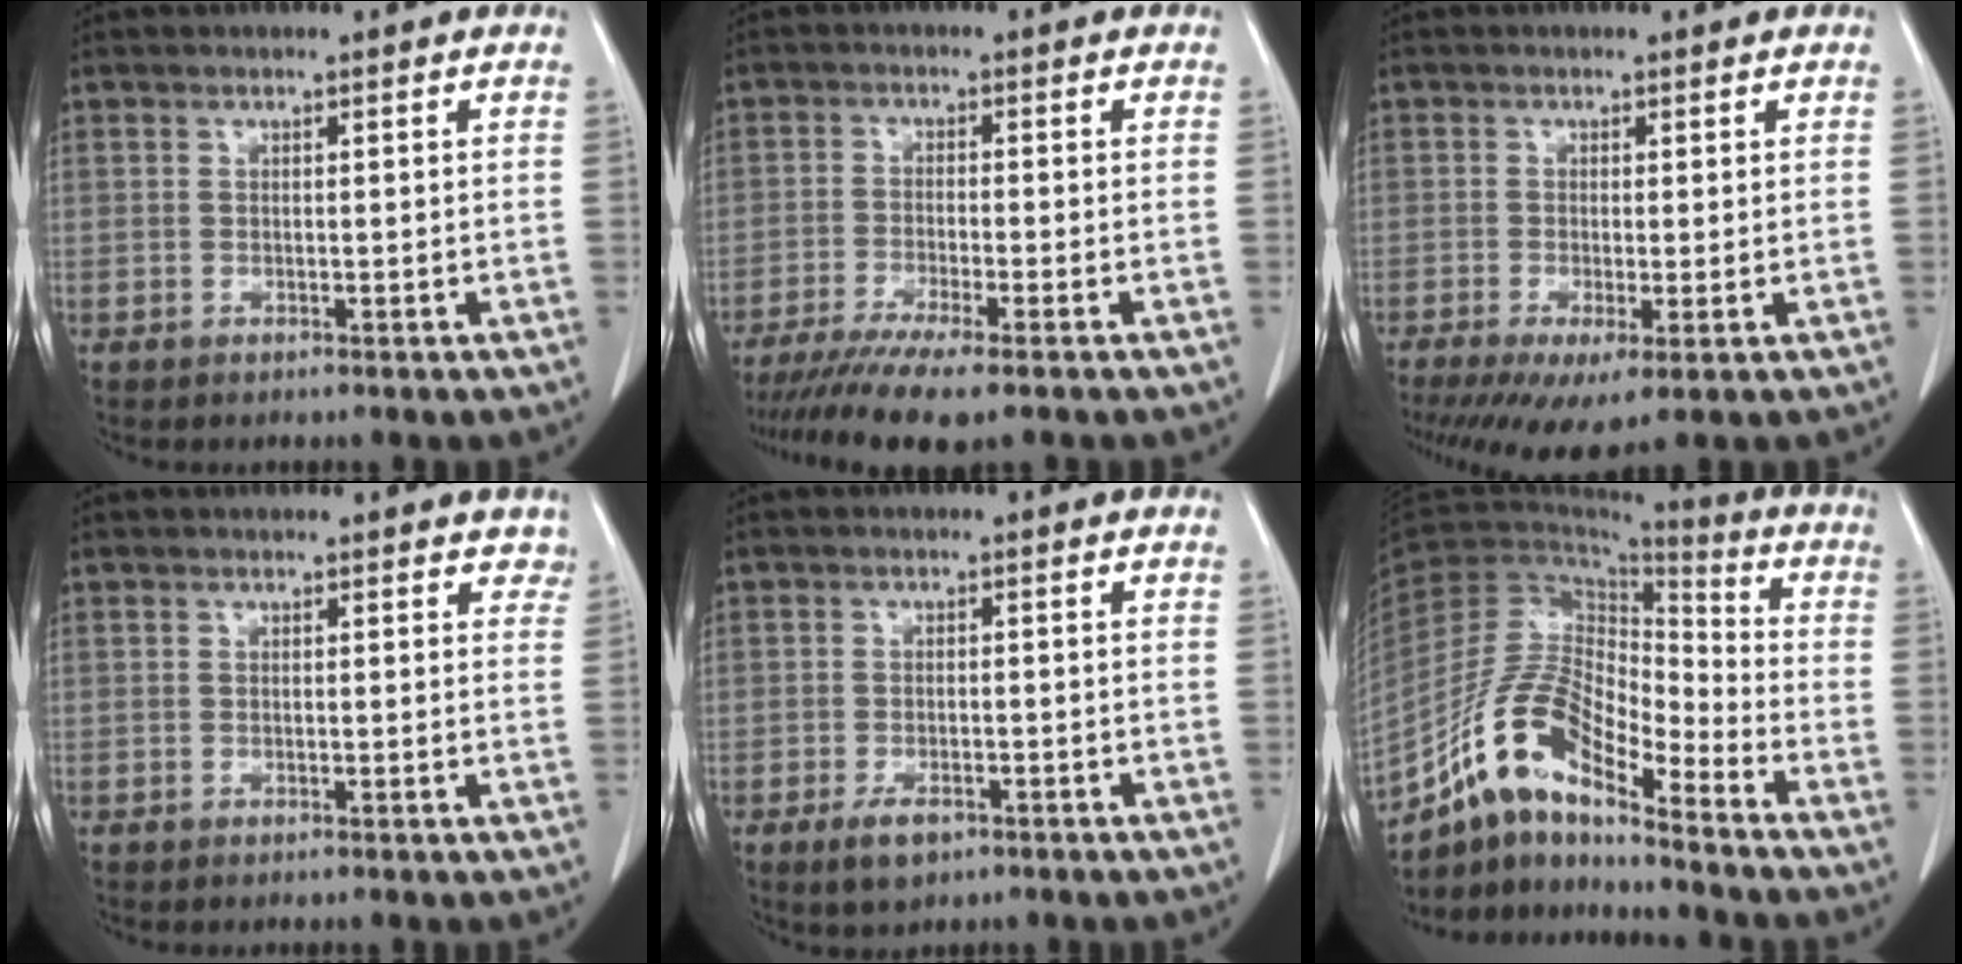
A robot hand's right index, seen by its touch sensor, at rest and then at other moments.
{"total": 9.5, "force": [-7.2, 0.4, 6.2], "torque": [-0.097, -0.019, -0.115]}
{"total": 6.9, "force": [-3.1, 1.9, 5.8], "torque": [-0.091, -0.019, -0.049]}
{"total": 2.9, "force": [2.5, 1.2, 0.8], "torque": [0.011, -0.006, 0.014]}
{"total": 3.6, "force": [-2.0, 1.9, 2.3], "torque": [-0.043, -0.003, -0.026]}
{"total": 12.4, "force": [-9.6, 3.4, 7.1], "torque": [-0.146, 0.026, -0.180]}